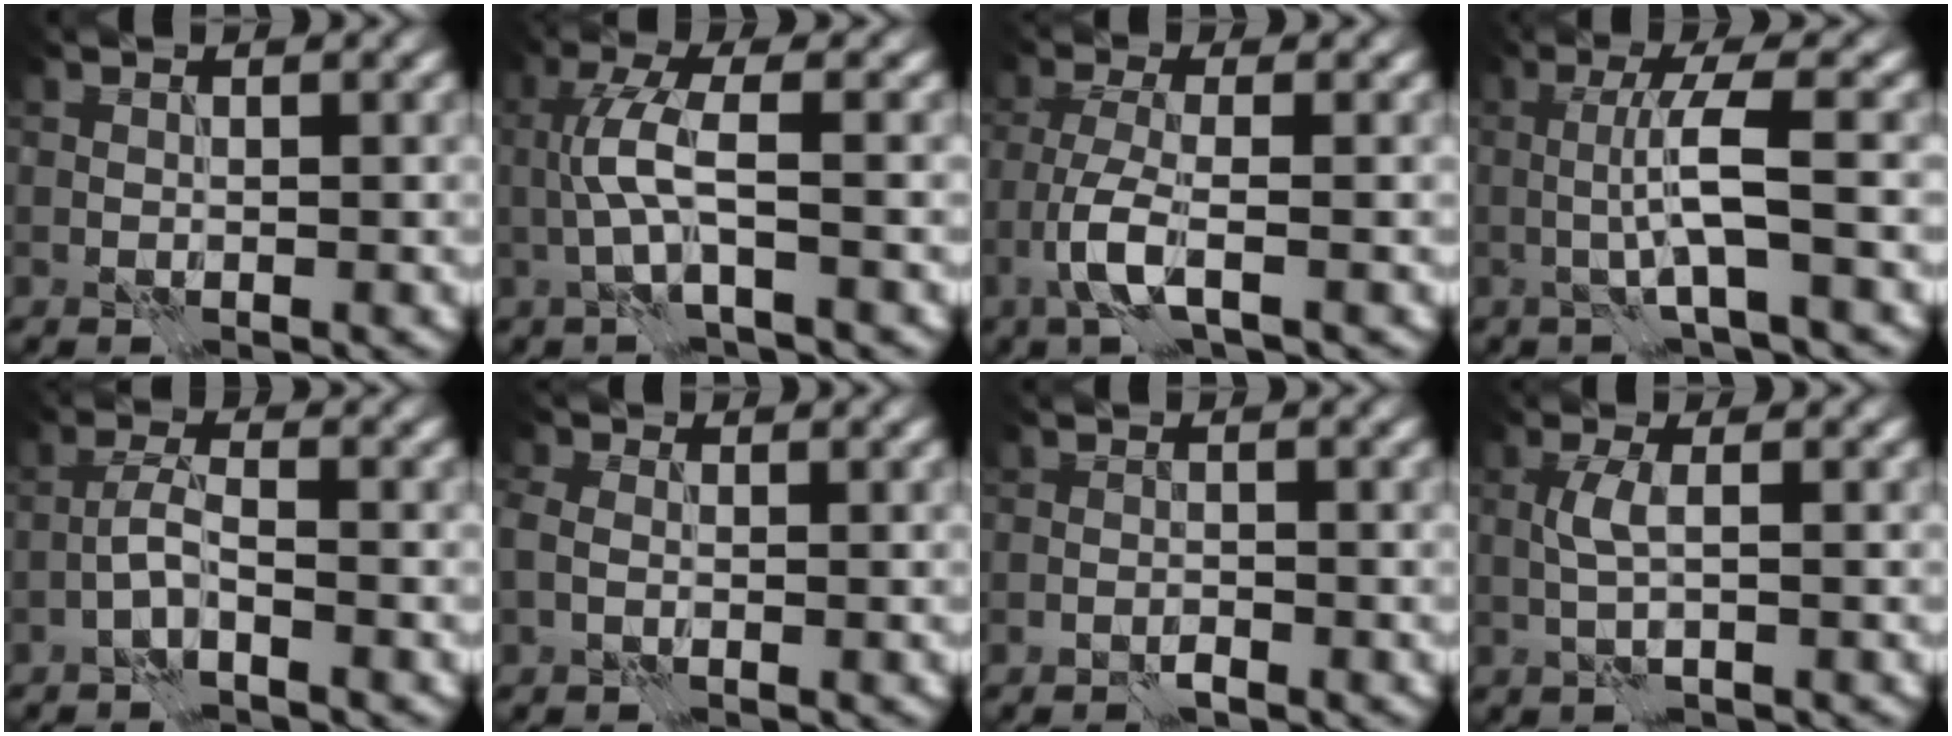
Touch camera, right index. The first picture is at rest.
{"total": 3.9, "force": [-0.2, 0.7, 3.9], "torque": [-0.086, 0.004, -0.008]}
{"total": 3.7, "force": [-1.5, 0.9, 3.3], "torque": [-0.073, 0.003, -0.037]}
{"total": 4.1, "force": [-0.6, 0.1, 4.0], "torque": [-0.077, 0.009, -0.015]}
{"total": 1.9, "force": [-1.2, 0.2, 1.5], "torque": [-0.030, 0.010, -0.031]}
{"total": 1.8, "force": [-0.1, 1.4, 1.1], "torque": [-0.027, 0.002, -0.008]}
{"total": 1.0, "force": [-0.7, 0.5, 0.5], "torque": [-0.008, 0.003, -0.016]}
{"total": 1.9, "force": [0.1, 0.3, 1.9], "torque": [-0.041, 0.006, 0.001]}